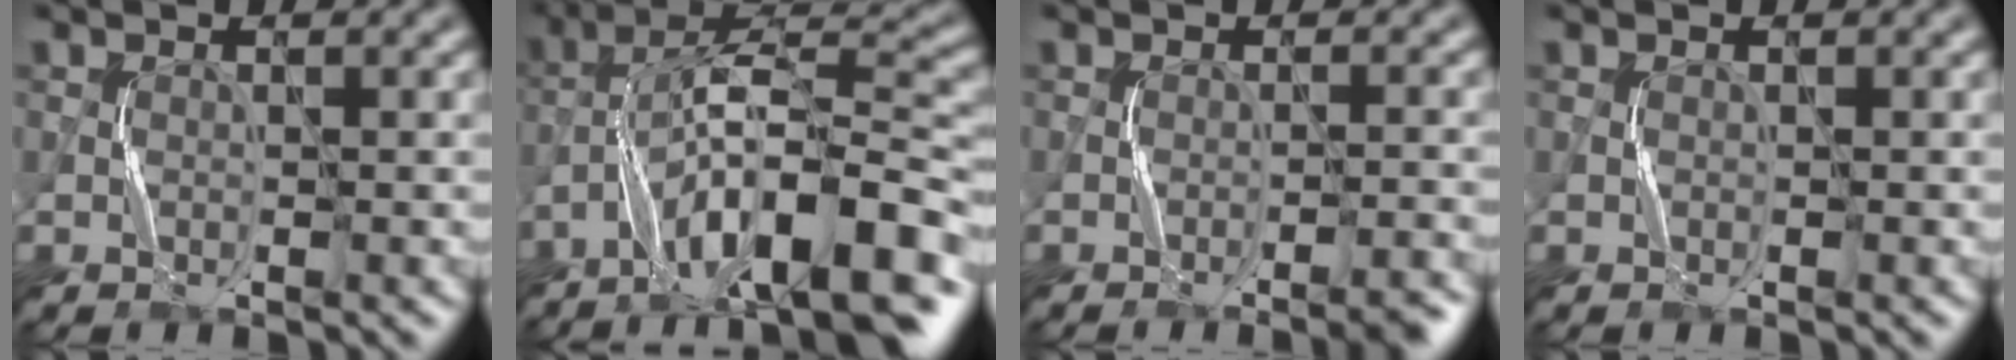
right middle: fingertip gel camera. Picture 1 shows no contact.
{"total": 13.3, "force": [-7.4, 3.0, 10.5], "torque": [-0.178, 0.020, -0.126]}
{"total": 2.0, "force": [-1.4, 0.0, 1.4], "torque": [-0.018, 0.010, -0.022]}
{"total": 0.0}